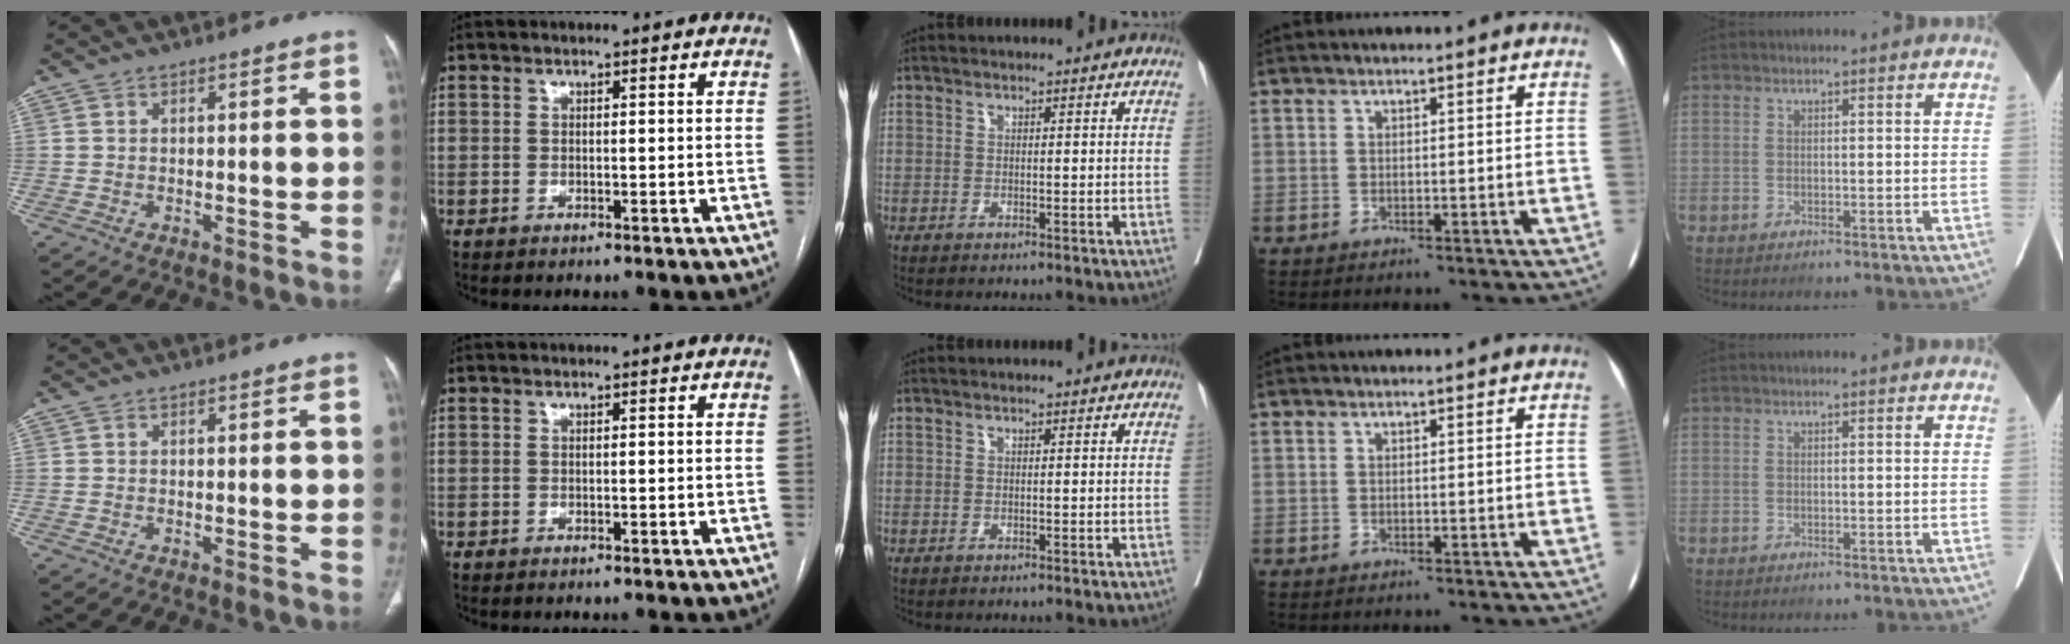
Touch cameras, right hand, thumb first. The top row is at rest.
{}